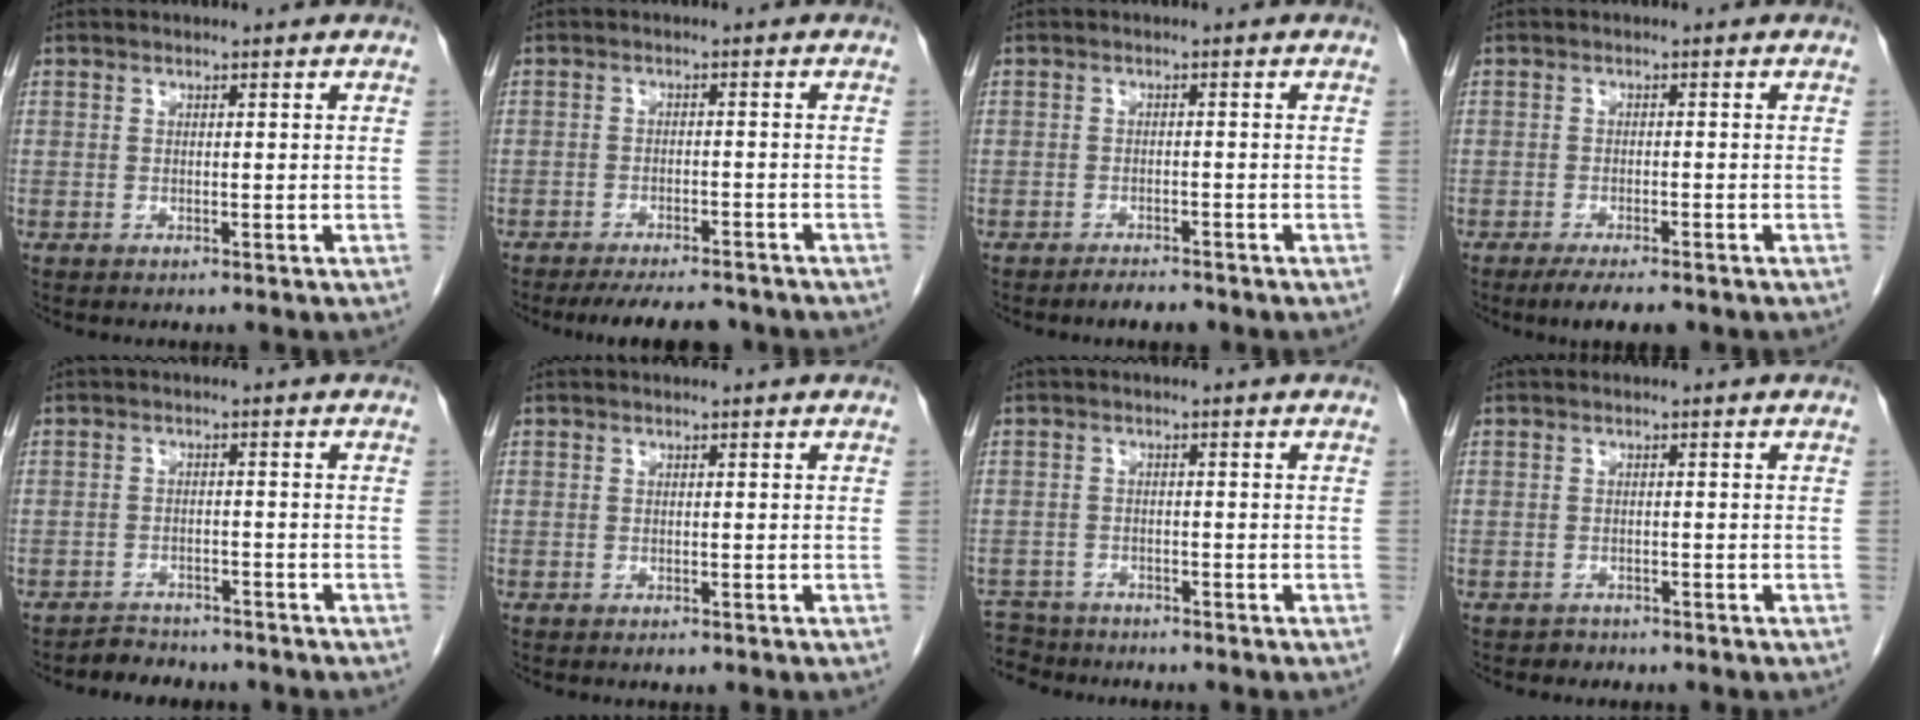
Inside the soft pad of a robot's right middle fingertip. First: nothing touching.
{"total": 8.4, "force": [-7.6, 1.9, 3.1], "torque": [-0.039, -0.006, -0.105]}
{"total": 2.4, "force": [-2.1, 0.6, 1.0], "torque": [-0.018, -0.002, -0.029]}
{"total": 5.2, "force": [-4.0, 1.1, 3.2], "torque": [-0.045, -0.008, -0.059]}
{"total": 4.1, "force": [-3.8, 1.6, 0.1], "torque": [-0.005, -0.002, -0.058]}
{"total": 0.6, "force": [-0.4, 0.2, 0.3], "torque": [-0.005, 0.000, -0.004]}
{"total": 5.3, "force": [-4.9, 1.9, -0.4], "torque": [0.006, -0.005, -0.087]}
{"total": 1.2, "force": [-1.0, 0.7, -0.2], "torque": [-0.004, 0.002, -0.018]}